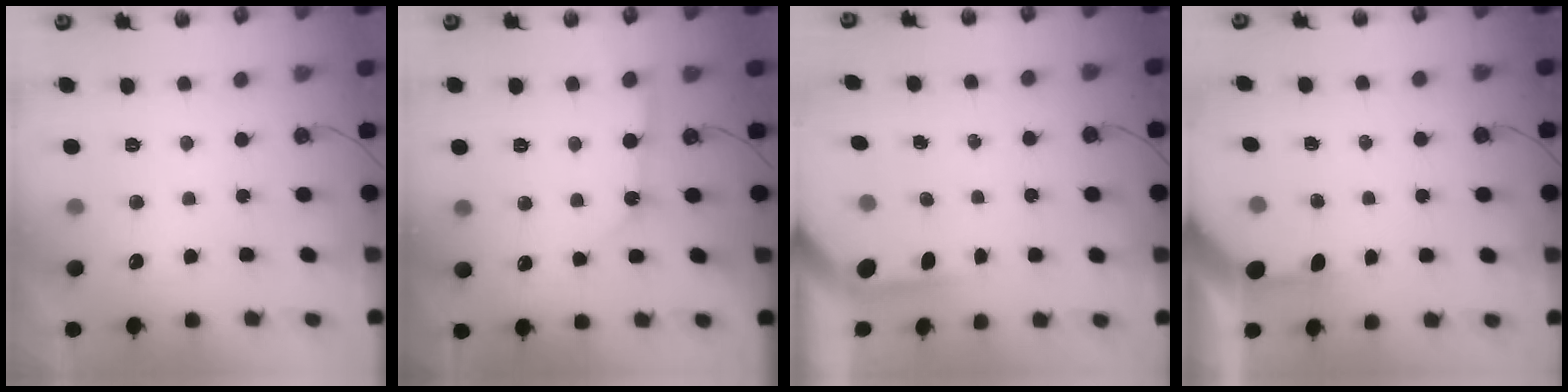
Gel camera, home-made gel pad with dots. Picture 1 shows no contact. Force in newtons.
{"total": 3.4, "press": 3.4, "slide": 0.3}
{"total": 3.6, "press": 3.6, "slide": 0.3}
{"total": 2.7, "press": 2.6, "slide": 0.3}